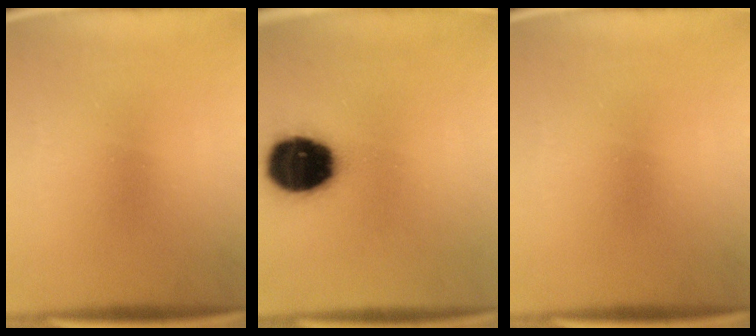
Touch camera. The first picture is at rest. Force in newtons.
{"total": 18.1}
{"total": 0.0}